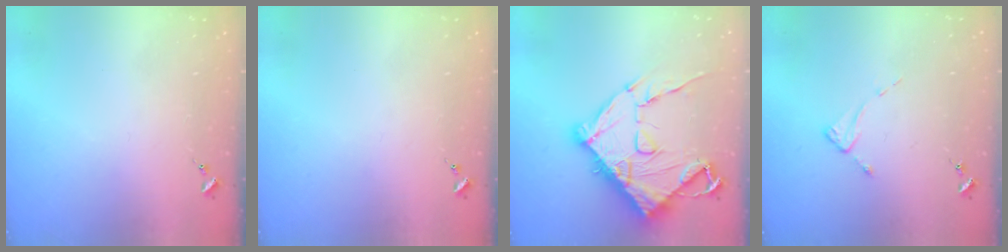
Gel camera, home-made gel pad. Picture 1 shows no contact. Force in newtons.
{"total": 0.0}
{"total": 20.9, "press": 20.8, "slide": 2.3}
{"total": 2.6, "press": 2.6, "slide": 0.4}